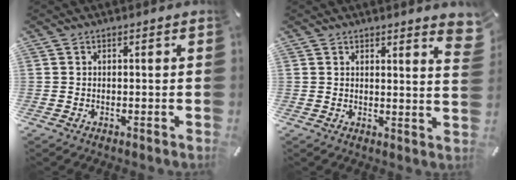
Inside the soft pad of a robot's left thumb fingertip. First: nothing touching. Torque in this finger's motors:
{"motor_torque": [0.81, -0.48, -0.19, -0.31, 0.04]}